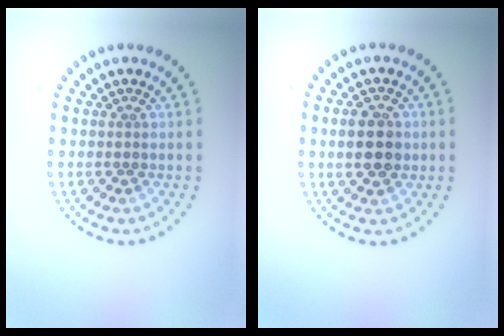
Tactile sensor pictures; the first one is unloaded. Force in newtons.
{"total": 3.9, "press": 3.9, "slide": 0.2}